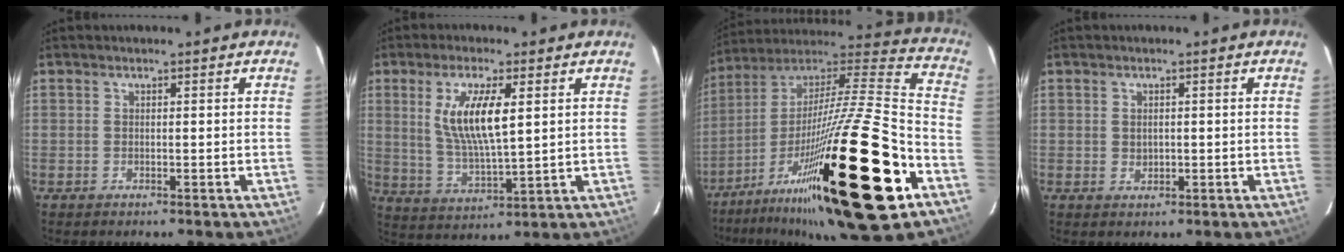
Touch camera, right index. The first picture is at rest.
{"total": 10.8, "force": [3.0, 2.7, 10.0], "torque": [-0.191, -0.005, 0.066]}
{"total": 38.5, "force": [-19.3, 6.0, 32.8], "torque": [-0.543, -0.042, -0.336]}
{"total": 1.8, "force": [0.1, 1.4, 1.1], "torque": [-0.014, 0.000, 0.004]}